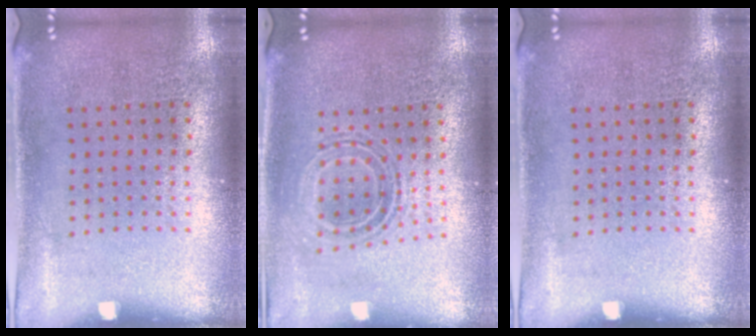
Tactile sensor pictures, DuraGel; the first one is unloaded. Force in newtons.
{"total": 0.7, "press": 0.7, "slide": 0.2}
{"total": 0.0}